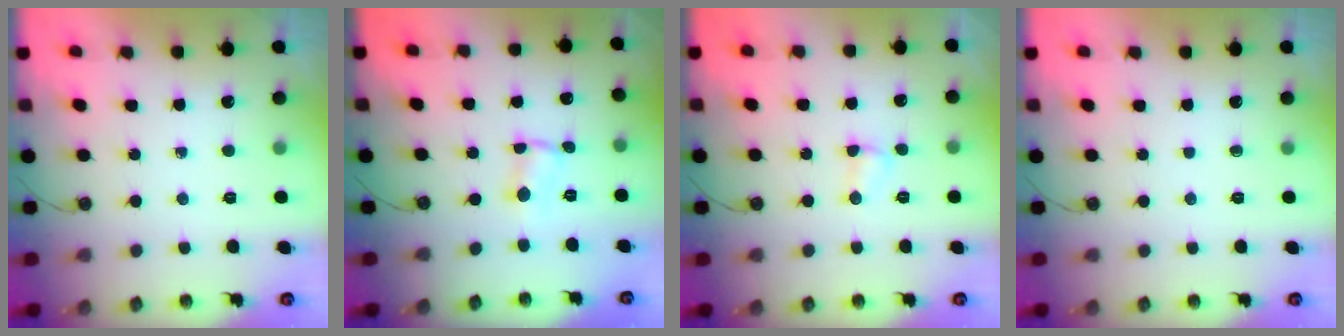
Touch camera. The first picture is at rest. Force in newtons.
{"total": 0.7, "press": 0.7, "slide": 0.1}
{"total": 2.8, "press": 2.8, "slide": 0.4}
{"total": 0.0}